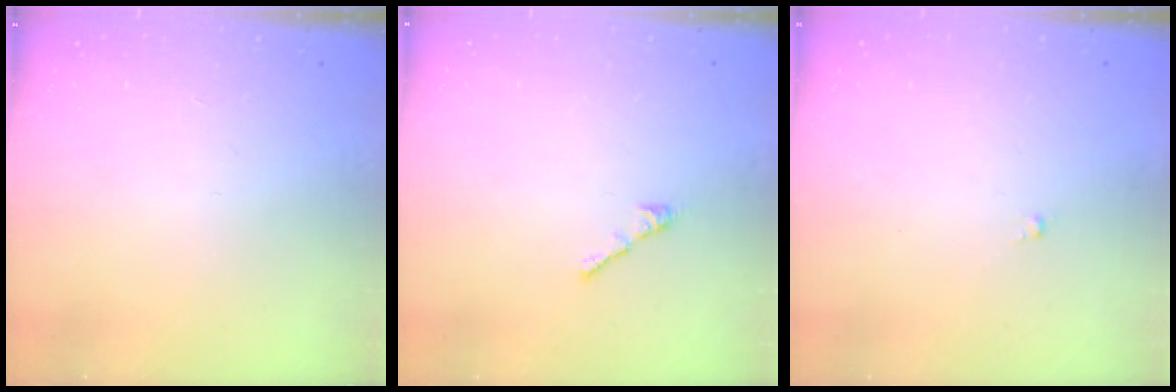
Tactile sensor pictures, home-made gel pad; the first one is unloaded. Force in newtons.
{"total": 0.6, "press": 0.4, "slide": 0.4}
{"total": 0.0}